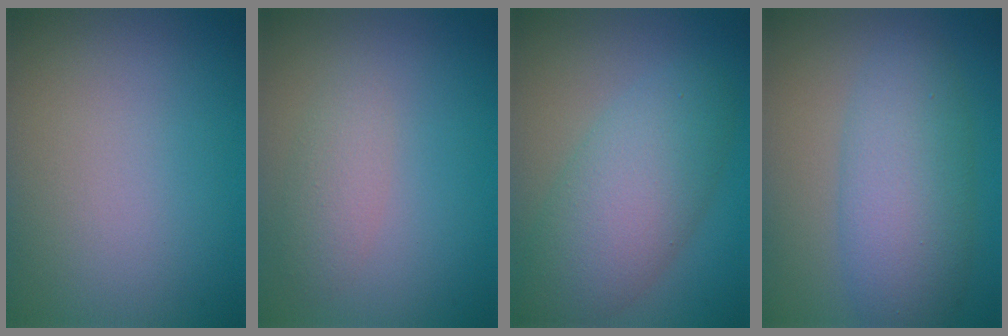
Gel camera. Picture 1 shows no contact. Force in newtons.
{"total": 2.0, "press": 2.0, "slide": 0.0}
{"total": 6.1, "press": 6.1, "slide": 0.5}
{"total": 6.0, "press": 6.0, "slide": 0.1}